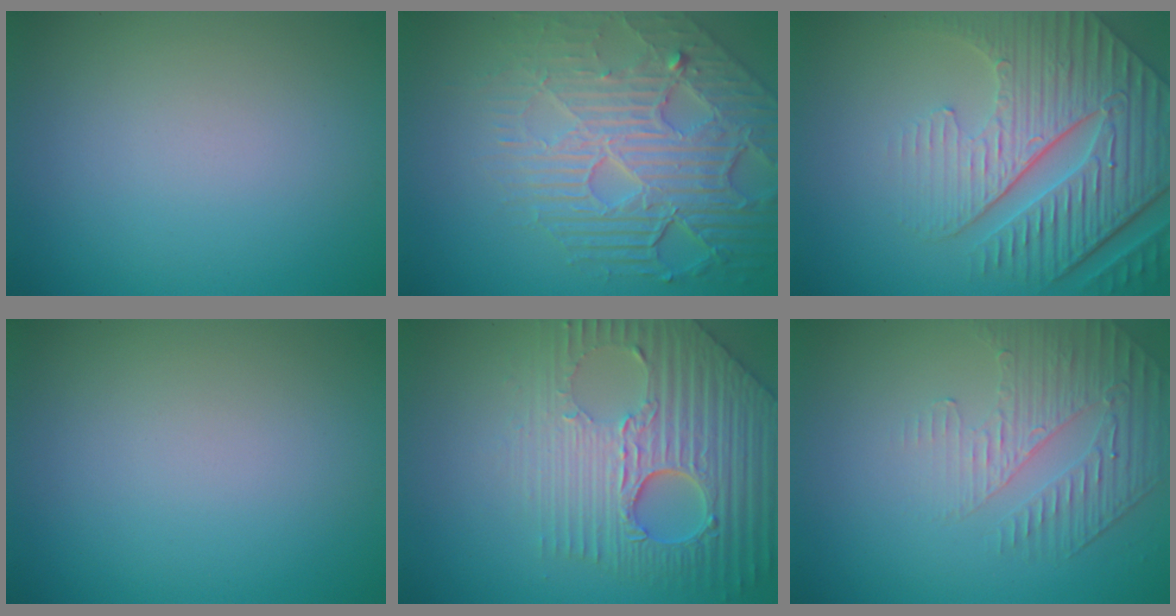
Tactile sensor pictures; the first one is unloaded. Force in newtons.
{"total": 8.2, "press": 5.9, "slide": 5.7}
{"total": 8.6, "press": 6.4, "slide": 5.7}
{"total": 0.0}
{"total": 7.5, "press": 5.9, "slide": 4.7}
{"total": 2.2, "press": 1.7, "slide": 1.4}